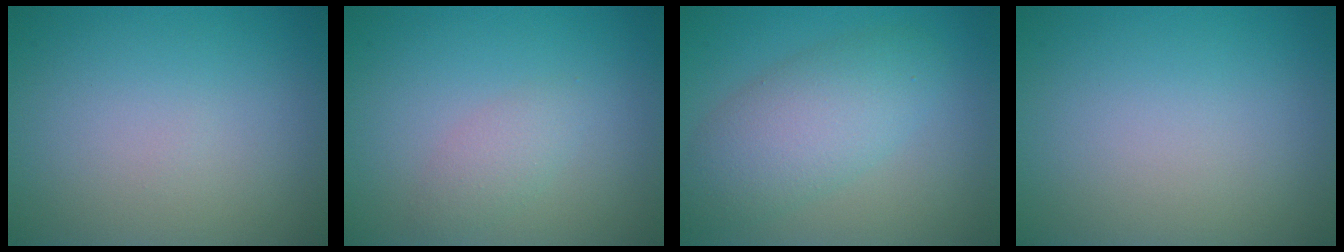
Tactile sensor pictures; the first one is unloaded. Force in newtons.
{"total": 1.6, "press": 1.6, "slide": 0.1}
{"total": 5.3, "press": 5.3, "slide": 0.3}
{"total": 0.0}